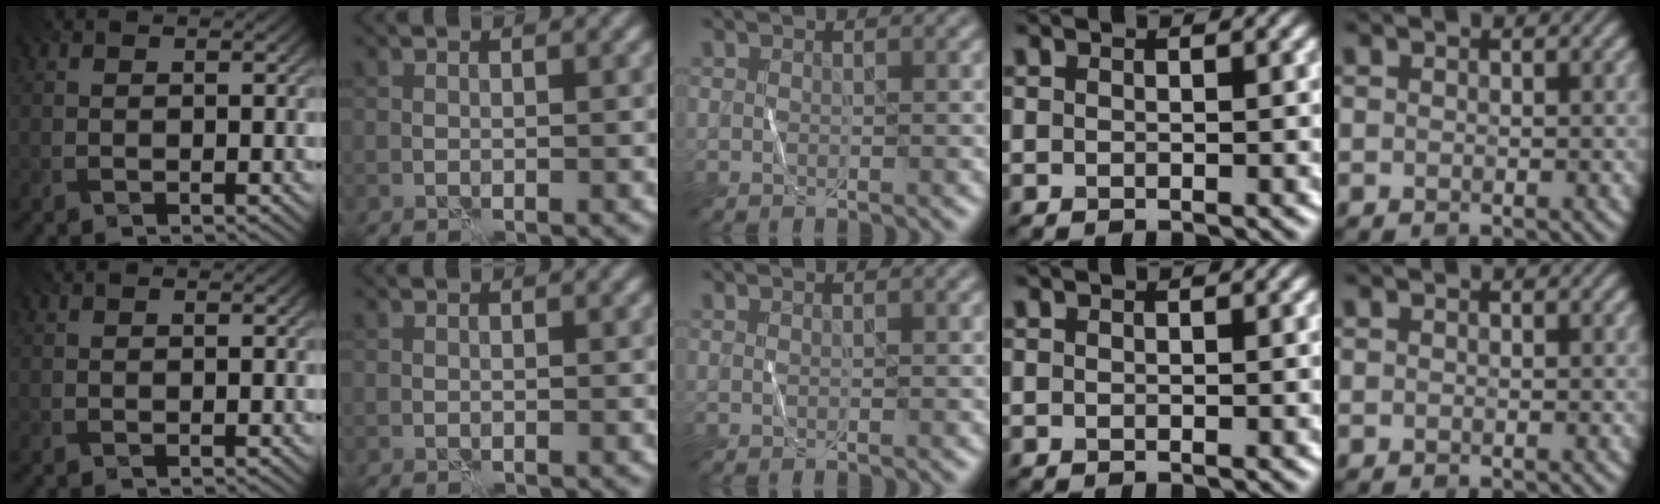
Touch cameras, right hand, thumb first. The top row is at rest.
{}